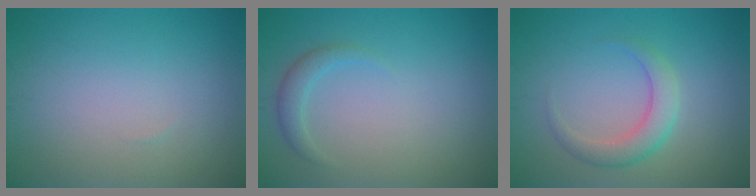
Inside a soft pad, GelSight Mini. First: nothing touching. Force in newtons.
{"total": 1.5, "press": 1.5, "slide": 0.1}
{"total": 2.8, "press": 2.8, "slide": 0.2}